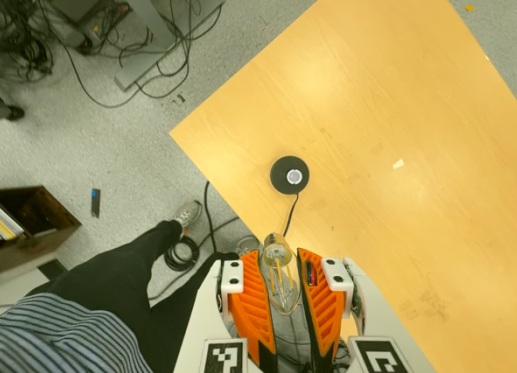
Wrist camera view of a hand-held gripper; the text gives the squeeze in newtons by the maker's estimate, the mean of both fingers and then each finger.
{"total": 21.0, "left": 24.9, "right": 17.1}